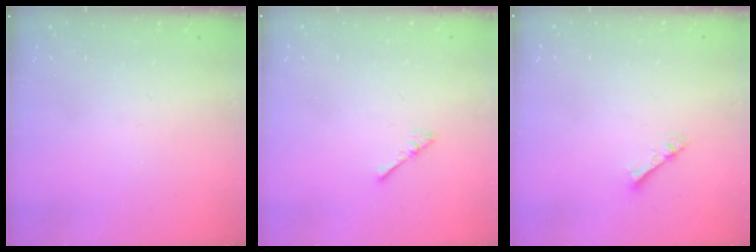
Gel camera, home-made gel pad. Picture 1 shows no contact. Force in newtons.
{"total": 2.4, "press": 2.4, "slide": 0.5}
{"total": 2.3, "press": 2.3, "slide": 0.3}